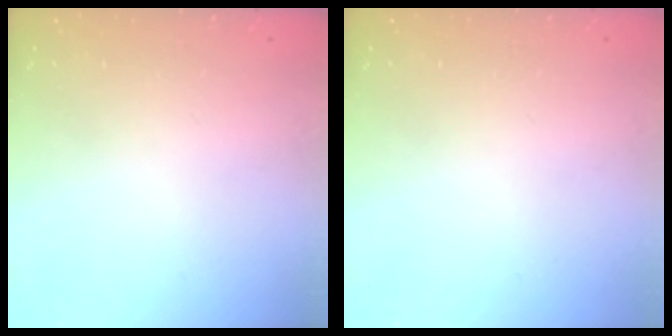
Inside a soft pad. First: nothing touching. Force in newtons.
{"total": 0.0}